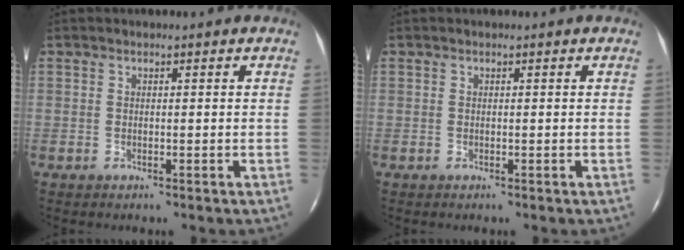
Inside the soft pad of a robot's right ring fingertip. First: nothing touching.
{"total": 0.0}